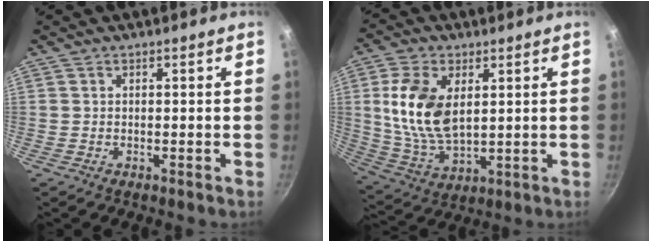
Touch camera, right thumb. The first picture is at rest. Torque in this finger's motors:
{"motor_torque": [0.09, 0.06, 1.49, 0.07, 0.51]}